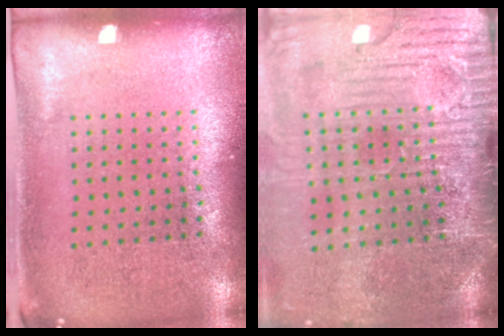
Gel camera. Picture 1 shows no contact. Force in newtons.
{"total": 4.8, "press": 4.2, "slide": 2.4}